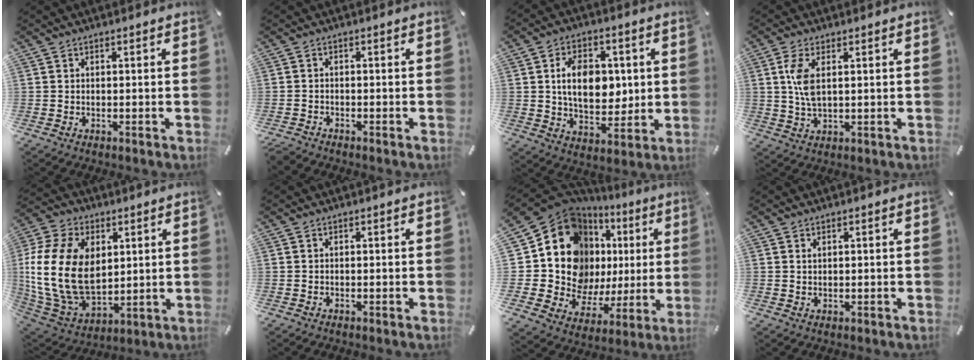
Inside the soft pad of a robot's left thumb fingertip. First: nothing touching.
{"total": 1.5, "force": [-1.4, 0.5, 0.3], "torque": [-0.013, 0.004, -0.031]}
{"total": 12.1, "force": [1.9, 8.3, 8.5], "torque": [-0.143, 0.005, 0.033]}
{"total": 6.1, "force": [1.6, 2.8, 5.1], "torque": [-0.128, -0.002, 0.022]}
{"total": 20.9, "force": [2.4, 15.3, 14.1], "torque": [-0.305, -0.011, 0.043]}
{"total": 0.0}
{"total": 20.8, "force": [6.0, 15.9, 12.0], "torque": [-0.212, -0.062, 0.120]}
{"total": 0.7, "force": [0.5, 0.3, 0.5], "torque": [-0.010, -0.001, 0.009]}